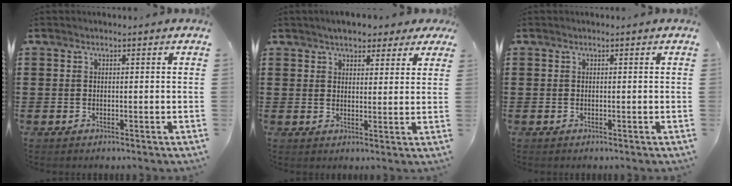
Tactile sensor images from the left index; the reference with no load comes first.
{"total": 4.1, "force": [3.6, 1.5, 1.3], "torque": [-0.039, 0.003, 0.067]}
{"total": 0.0}